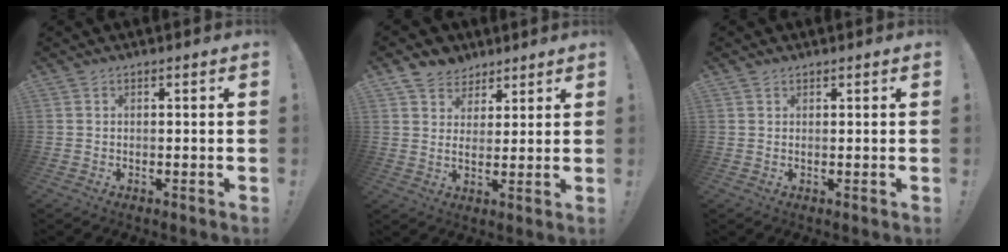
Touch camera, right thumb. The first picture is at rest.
{"total": 6.3, "force": [4.5, 4.2, 1.2], "torque": [-0.017, -0.031, 0.086]}
{"total": 0.8, "force": [0.8, 0.2, 0.1], "torque": [0.003, -0.004, 0.014]}